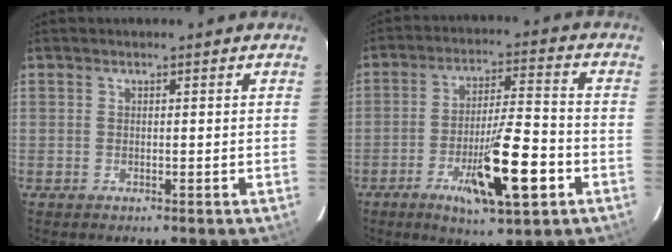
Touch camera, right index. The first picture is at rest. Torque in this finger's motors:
{"motor_torque": [0.82, -0.65, 0.40, 0.18]}